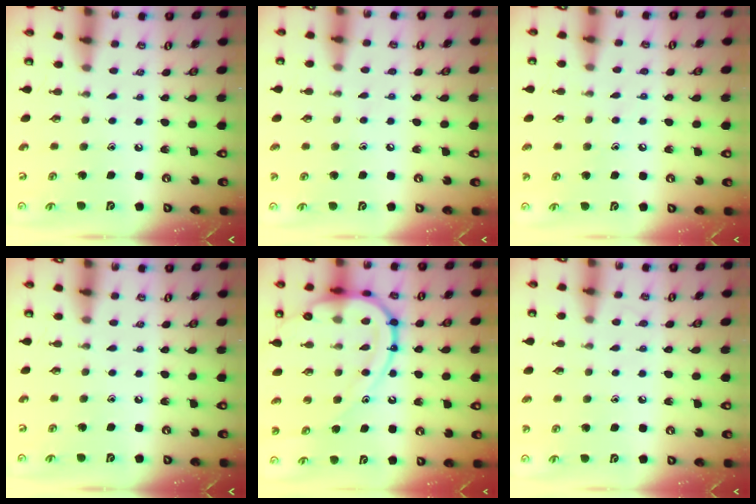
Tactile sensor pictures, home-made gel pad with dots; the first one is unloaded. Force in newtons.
{"total": 5.2, "press": 5.2, "slide": 0.5}
{"total": 6.1, "press": 6.1, "slide": 0.7}
{"total": 0.0}
{"total": 17.5, "press": 17.4, "slide": 1.4}
{"total": 4.3, "press": 4.3, "slide": 0.4}